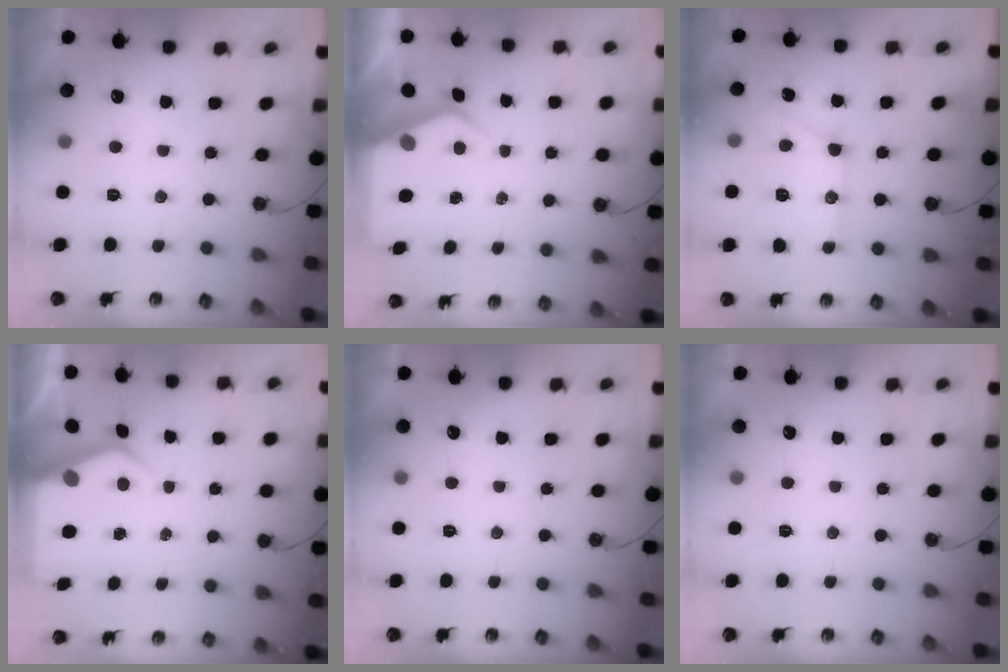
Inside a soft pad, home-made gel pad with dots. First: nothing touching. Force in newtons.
{"total": 4.6, "press": 4.6, "slide": 0.5}
{"total": 12.2, "press": 12.2, "slide": 0.4}
{"total": 4.7, "press": 4.7, "slide": 0.4}
{"total": 0.0}
{"total": 0.0}